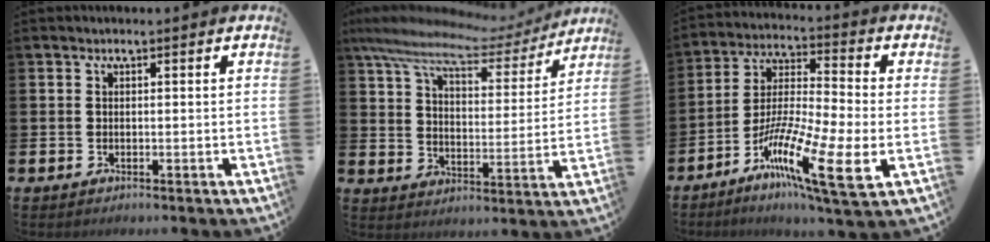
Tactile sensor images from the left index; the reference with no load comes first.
{"total": 9.6, "force": [8.3, 2.3, 4.4], "torque": [-0.115, -0.048, 0.139]}
{"total": 11.3, "force": [-5.1, 0.6, 10.1], "torque": [-0.198, -0.037, -0.105]}